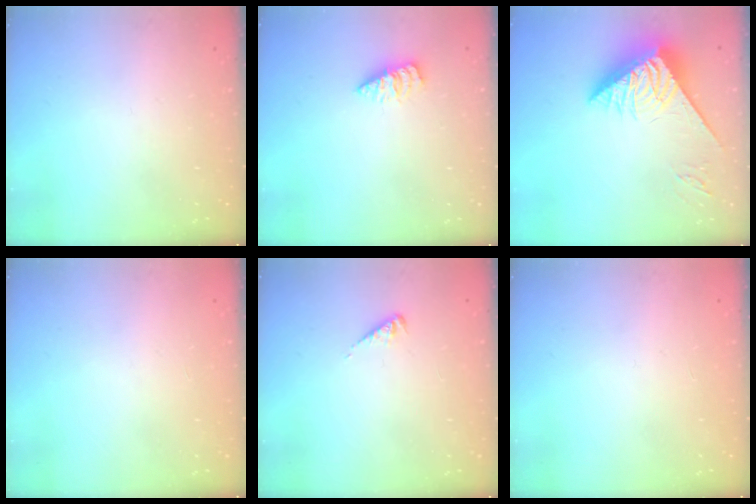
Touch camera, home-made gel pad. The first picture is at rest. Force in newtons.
{"total": 2.0, "press": 2.0, "slide": 0.4}
{"total": 8.0, "press": 7.5, "slide": 3.0}
{"total": 0.0}
{"total": 2.6, "press": 2.5, "slide": 0.5}
{"total": 0.0}